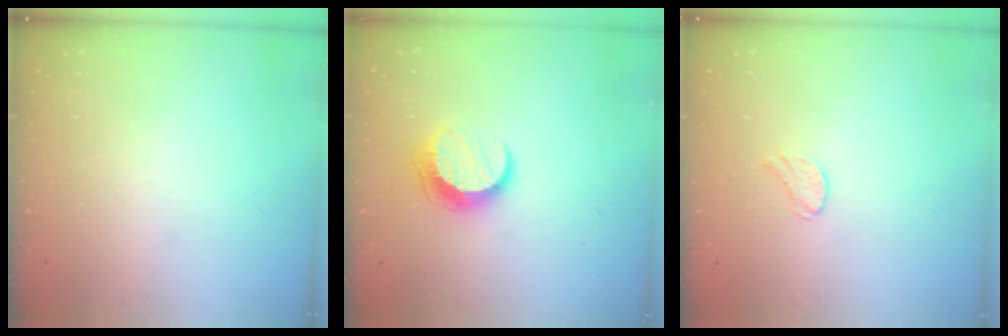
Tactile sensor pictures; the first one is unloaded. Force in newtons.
{"total": 10.1, "press": 10.1, "slide": 0.2}
{"total": 5.1, "press": 5.1, "slide": 0.5}